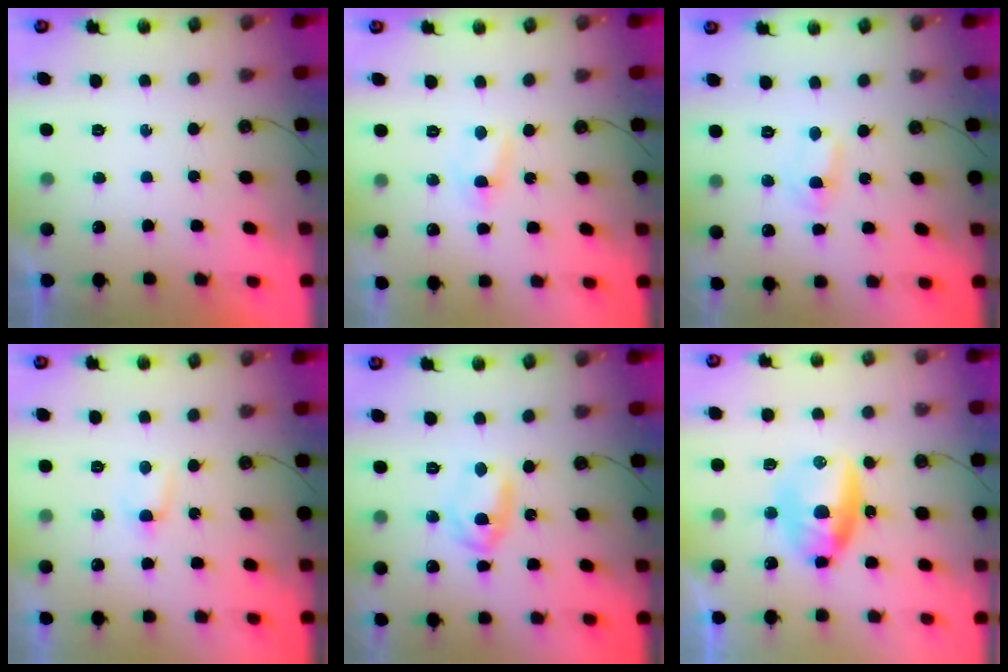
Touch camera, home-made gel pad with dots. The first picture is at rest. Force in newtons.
{"total": 4.5, "press": 4.5, "slide": 0.4}
{"total": 12.1, "press": 2.0, "slide": 11.9}
{"total": 2.8, "press": 2.8, "slide": 0.4}
{"total": 7.8, "press": 7.8, "slide": 0.6}
{"total": 10.3, "press": 10.3, "slide": 0.8}